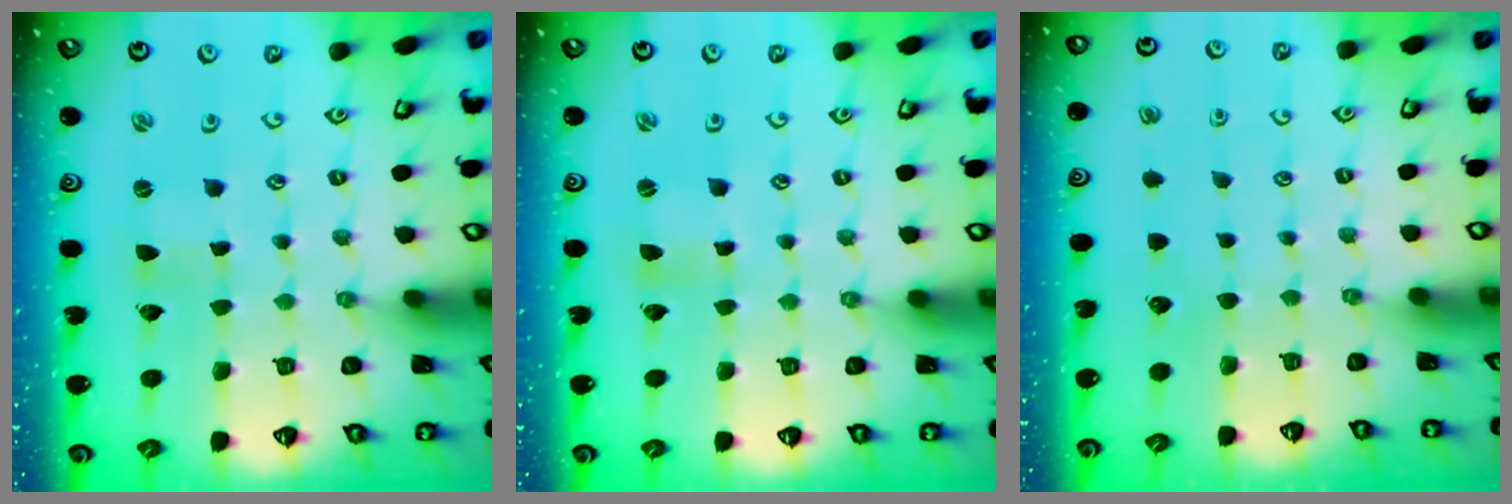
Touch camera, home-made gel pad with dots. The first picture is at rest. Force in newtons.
{"total": 0.5, "press": 0.5, "slide": 0.2}
{"total": 0.0}